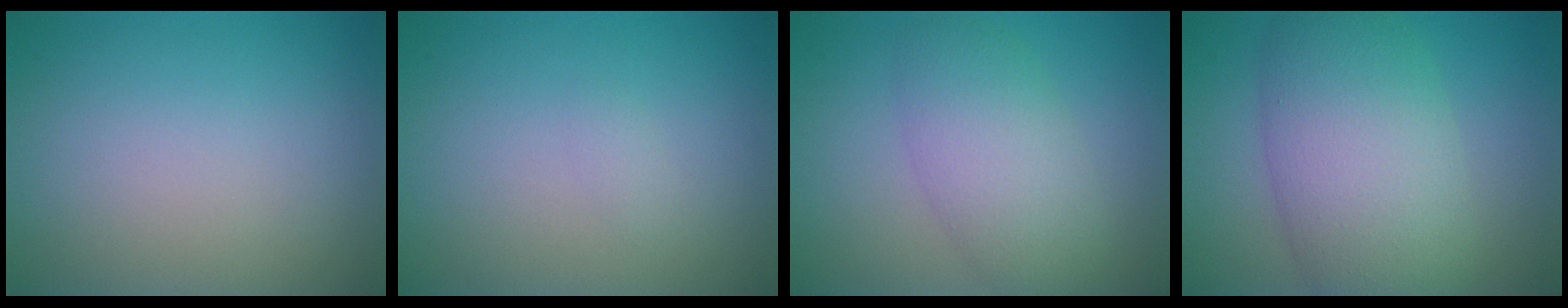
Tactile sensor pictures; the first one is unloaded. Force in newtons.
{"total": 0.6, "press": 0.6, "slide": 0.0}
{"total": 5.0, "press": 5.0, "slide": 0.1}
{"total": 9.0, "press": 9.0, "slide": 0.6}